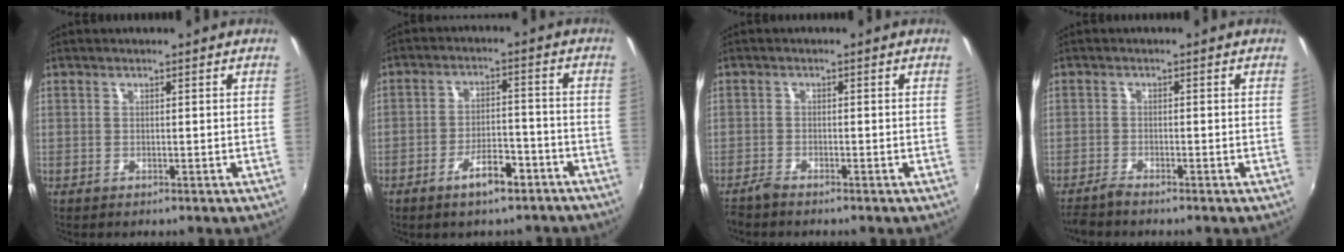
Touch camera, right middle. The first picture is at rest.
{"total": 7.2, "force": [-5.0, 2.8, 4.3], "torque": [-0.078, 0.011, -0.069]}
{"total": 1.9, "force": [-1.8, 0.2, 0.5], "torque": [-0.020, -0.005, -0.038]}
{"total": 2.3, "force": [-2.2, 0.0, 0.7], "torque": [-0.027, -0.007, -0.044]}